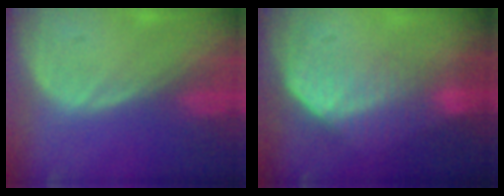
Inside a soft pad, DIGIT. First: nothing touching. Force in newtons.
{"total": 7.3, "press": 6.2, "slide": 3.8}